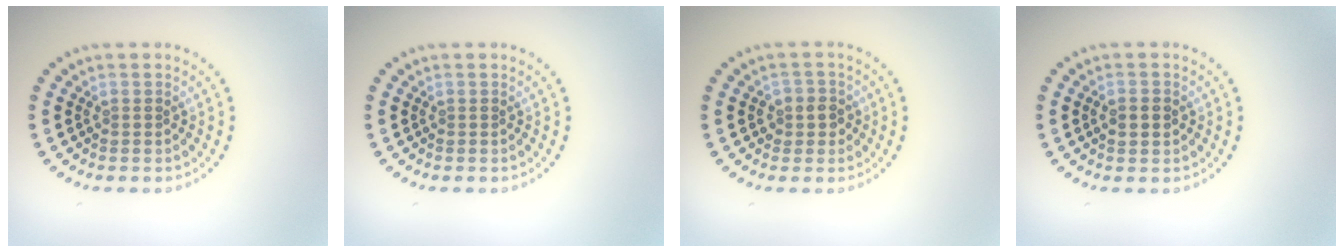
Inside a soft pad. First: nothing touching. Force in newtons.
{"total": 0.0}
{"total": 1.9, "press": 1.8, "slide": 0.7}
{"total": 2.1, "press": 2.1, "slide": 0.0}